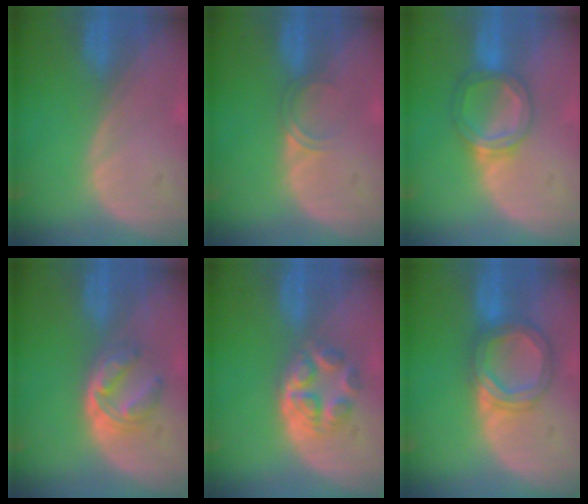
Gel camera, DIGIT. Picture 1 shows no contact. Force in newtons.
{"total": 1.8, "press": 1.5, "slide": 1.1}
{"total": 5.5, "press": 5.2, "slide": 1.8}
{"total": 6.0, "press": 5.0, "slide": 3.3}
{"total": 6.3, "press": 5.3, "slide": 3.3}
{"total": 6.2, "press": 6.2, "slide": 0.4}